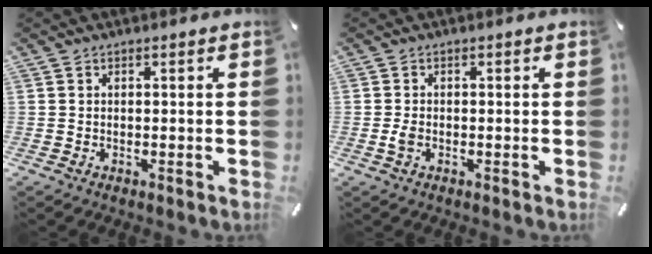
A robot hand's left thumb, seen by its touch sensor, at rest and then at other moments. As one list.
[{"total": 1.8, "force": [-0.5, 1.0, 1.3], "torque": [-0.039, -0.004, -0.014]}]